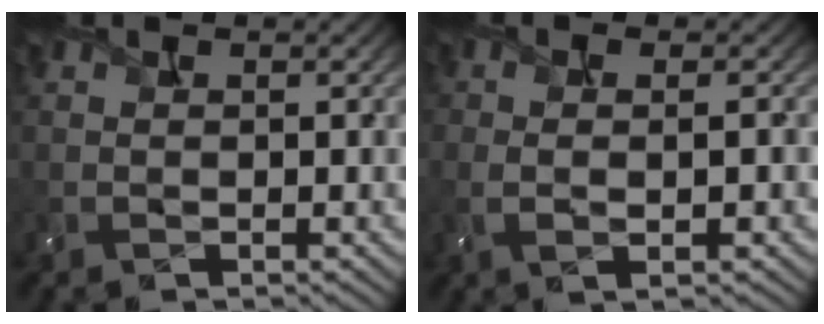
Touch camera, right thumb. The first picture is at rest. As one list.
[{"total": 3.6, "force": [-0.2, 1.0, 3.4], "torque": [-0.064, 0.003, -0.006]}]